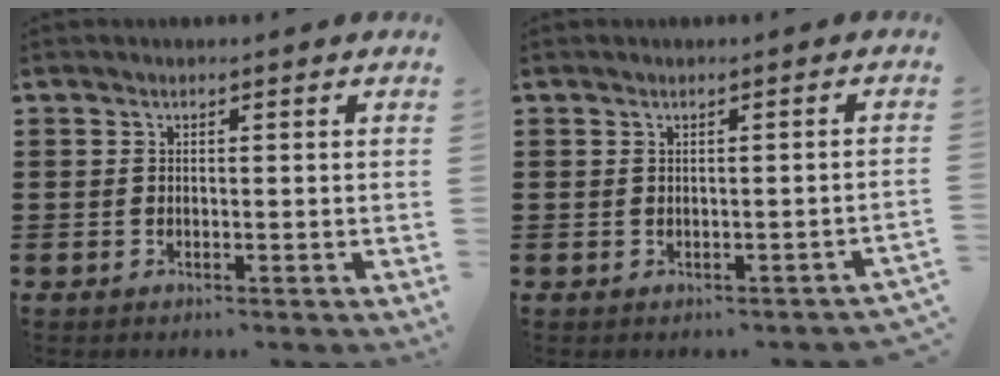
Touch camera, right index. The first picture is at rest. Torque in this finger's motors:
{"motor_torque": [0.02, 0.66, 0.06, 0.01]}